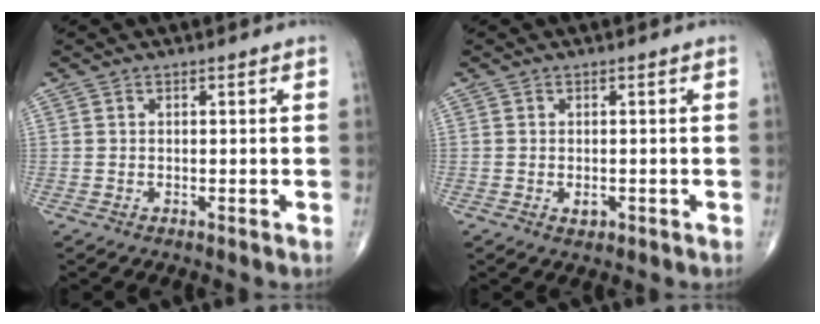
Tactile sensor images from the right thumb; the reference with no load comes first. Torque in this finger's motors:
{"motor_torque": [-0.09, 0.43, 0.17, 0.24, 0.06]}